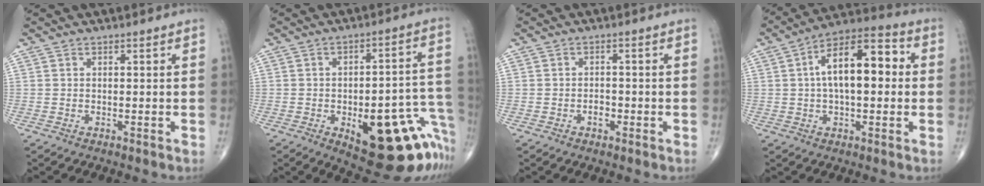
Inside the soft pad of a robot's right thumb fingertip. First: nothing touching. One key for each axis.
{"total": 23.8, "fx": -9.9, "fy": 9.3, "fz": 19.5, "tx": -0.158, "ty": 0.064, "tz": -0.112}
{"total": 2.0, "fx": -0.9, "fy": 1.3, "fz": 1.3, "tx": -0.013, "ty": 0.006, "tz": -0.017}
{"total": 15.2, "fx": 1.9, "fy": 7.3, "fz": 13.2, "tx": -0.202, "ty": 0.035, "tz": 0.021}